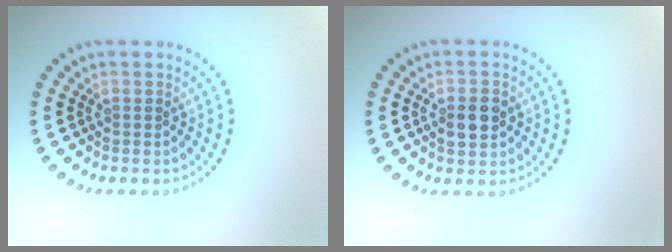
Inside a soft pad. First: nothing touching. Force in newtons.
{"total": 2.8, "press": 2.8, "slide": 0.1}